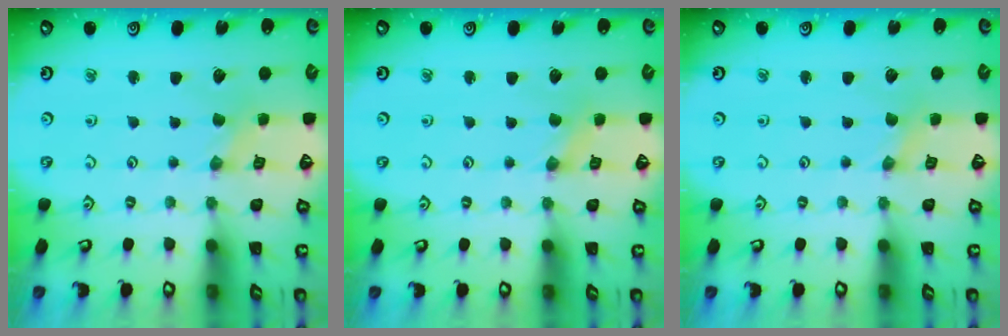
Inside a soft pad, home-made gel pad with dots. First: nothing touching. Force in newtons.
{"total": 0.0}
{"total": 0.0}